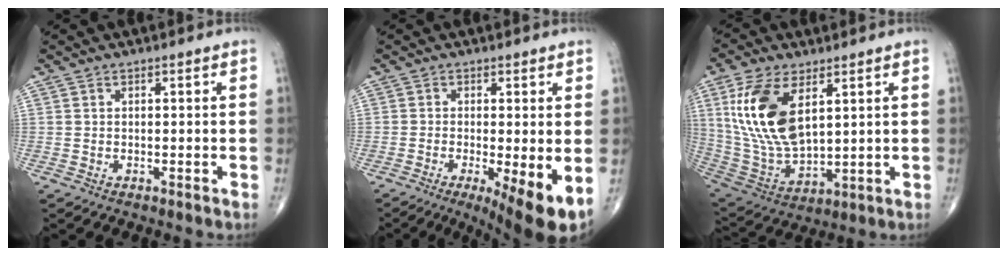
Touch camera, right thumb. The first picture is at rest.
{"total": 9.7, "force": [-3.0, 2.1, 9.0], "torque": [-0.138, -0.021, -0.044]}
{"total": 17.2, "force": [5.9, 8.6, 13.7], "torque": [-0.268, -0.025, 0.125]}